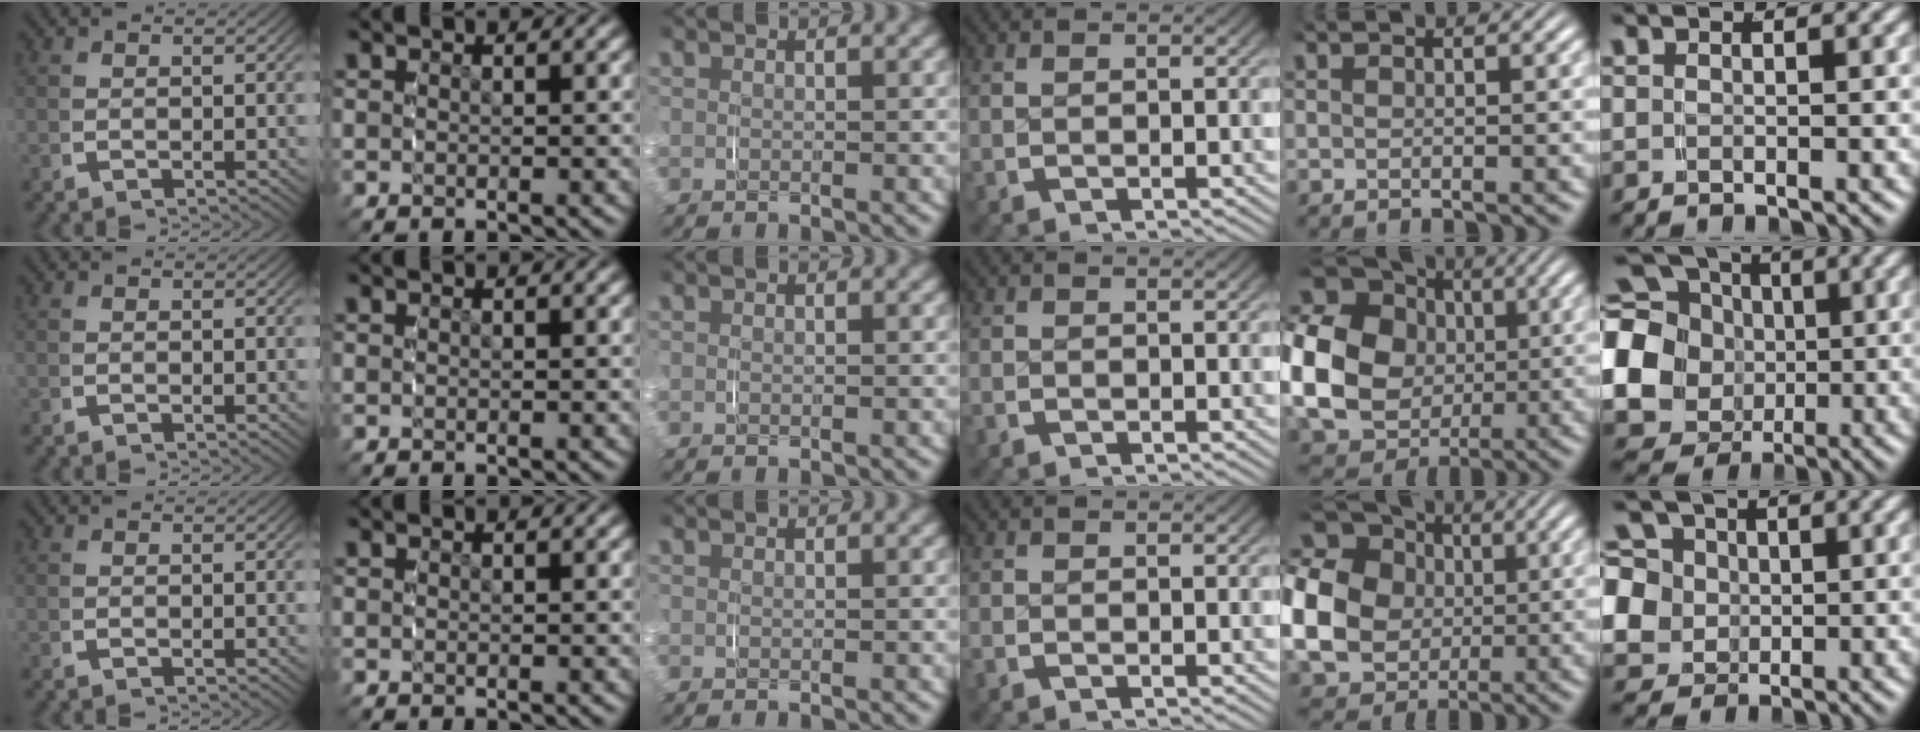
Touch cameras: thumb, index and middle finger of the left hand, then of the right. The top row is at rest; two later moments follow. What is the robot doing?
{"motion": "grasp_and_lifting", "object": "paper towel"}